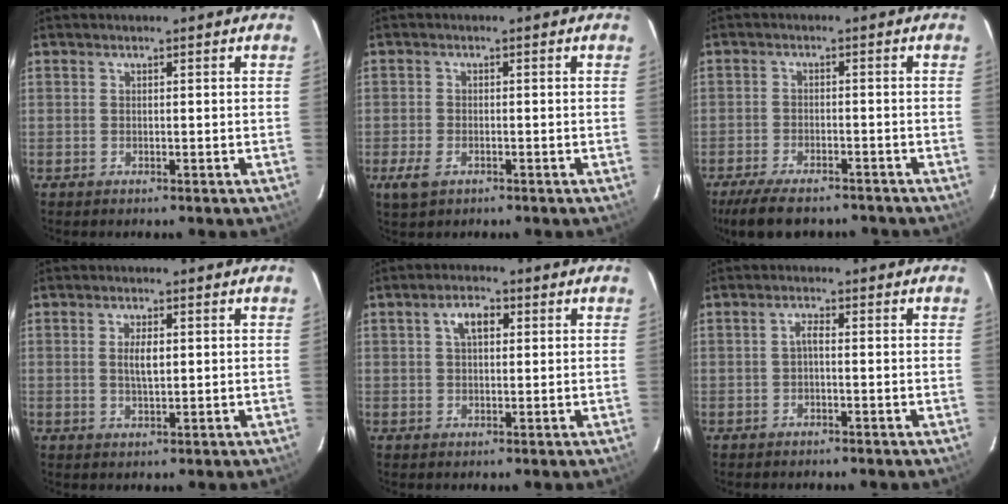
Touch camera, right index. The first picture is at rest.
{"total": 3.9, "force": [-2.1, 2.2, 2.4], "torque": [-0.057, -0.008, -0.038]}
{"total": 11.6, "force": [-9.6, 3.6, 5.6], "torque": [-0.125, -0.023, -0.152]}
{"total": 3.4, "force": [0.5, 1.3, 3.1], "torque": [-0.055, -0.001, 0.010]}
{"total": 4.1, "force": [1.3, 2.3, 3.2], "torque": [-0.056, 0.014, 0.024]}
{"total": 1.5, "force": [-0.4, 0.4, 1.3], "torque": [-0.027, 0.007, -0.009]}